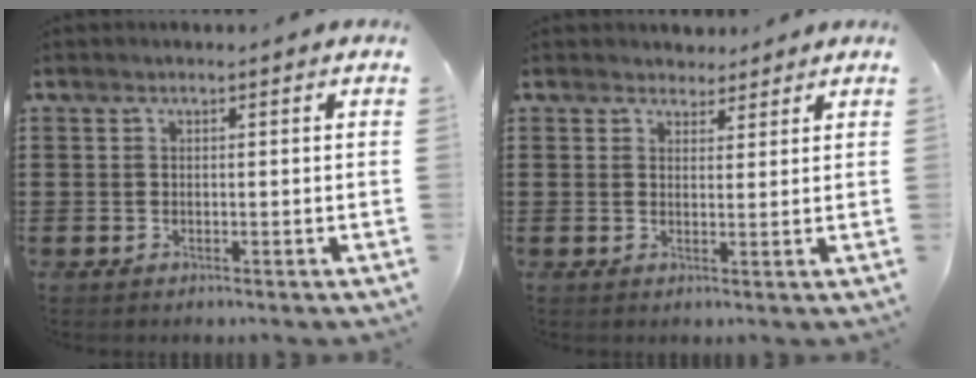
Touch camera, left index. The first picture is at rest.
{"total": 2.4, "force": [2.1, 1.2, 0.0], "torque": [-0.006, 0.004, 0.041]}